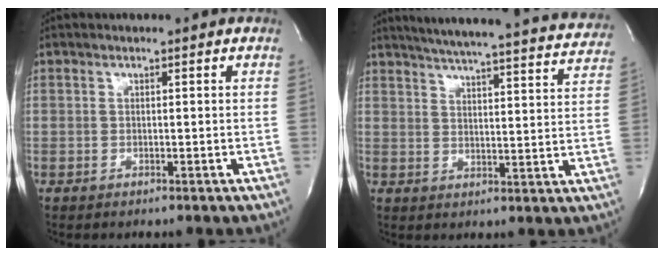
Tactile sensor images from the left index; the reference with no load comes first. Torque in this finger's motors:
{"motor_torque": [0.20, -0.72, 0.17, 0.03]}